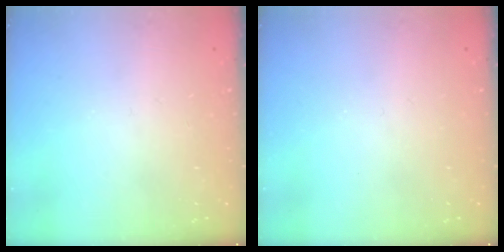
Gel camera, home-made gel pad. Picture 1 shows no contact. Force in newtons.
{"total": 0.0}